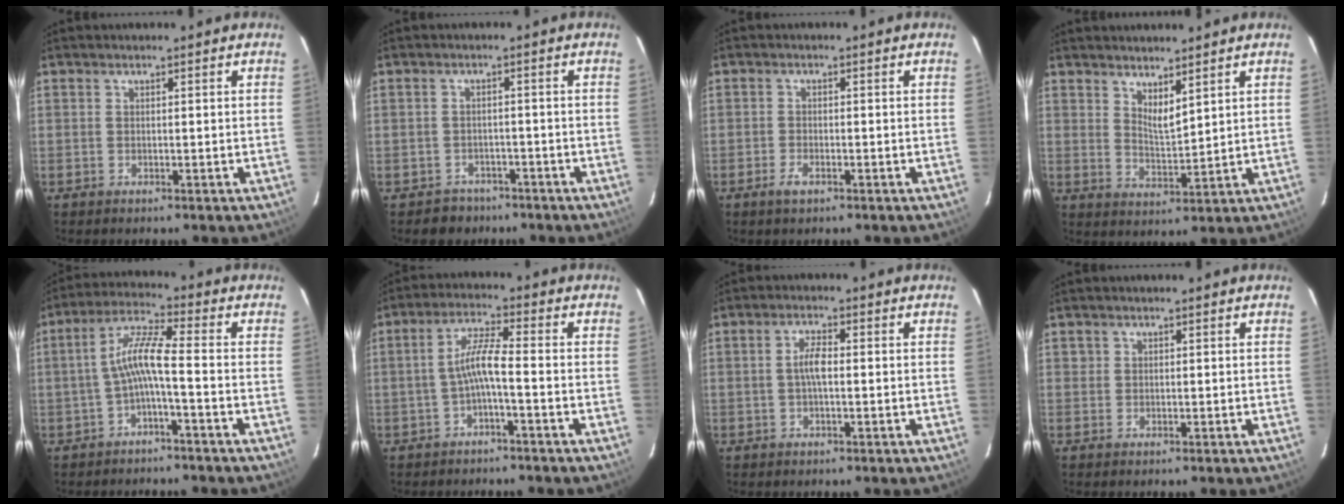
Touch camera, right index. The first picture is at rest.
{"total": 4.4, "force": [-3.0, 3.1, -0.4], "torque": [-0.002, 0.022, -0.043]}
{"total": 2.4, "force": [-1.5, 1.0, 1.5], "torque": [-0.034, -0.001, -0.031]}
{"total": 4.6, "force": [3.6, 1.1, 2.6], "torque": [-0.043, -0.009, 0.062]}
{"total": 6.6, "force": [-2.2, 0.2, 6.2], "torque": [-0.145, 0.017, -0.042]}
{"total": 5.0, "force": [-2.0, 0.1, 4.6], "torque": [-0.102, 0.013, -0.036]}
{"total": 3.3, "force": [-0.2, 1.0, 3.1], "torque": [-0.063, 0.007, -0.004]}
{"total": 0.6, "force": [0.1, 0.6, 0.0], "torque": [0.001, 0.002, 0.000]}